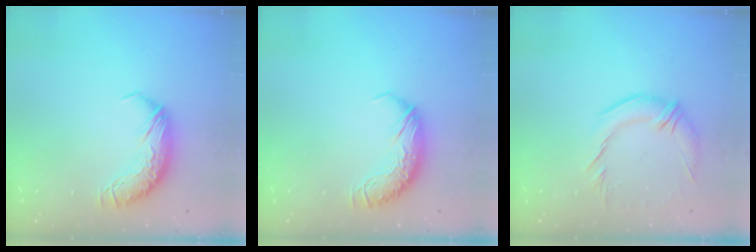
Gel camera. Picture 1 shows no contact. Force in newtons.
{"total": 0.0}
{"total": 2.7, "press": 1.0, "slide": 2.5}